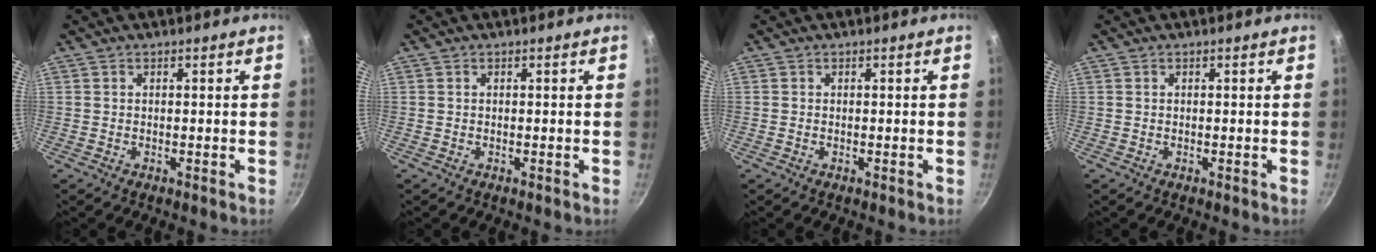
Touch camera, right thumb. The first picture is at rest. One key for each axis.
{"total": 0.0}
{"total": 0.0}
{"total": 0.0}